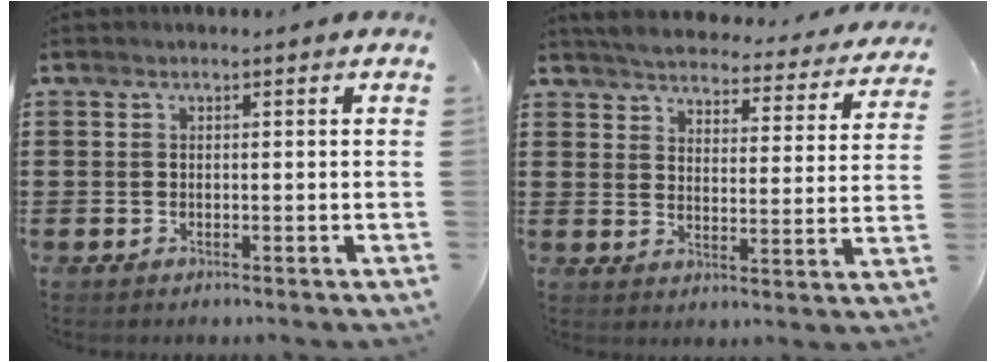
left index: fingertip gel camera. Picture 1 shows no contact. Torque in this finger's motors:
{"motor_torque": [2.14, 0.00, 0.31, 0.03]}